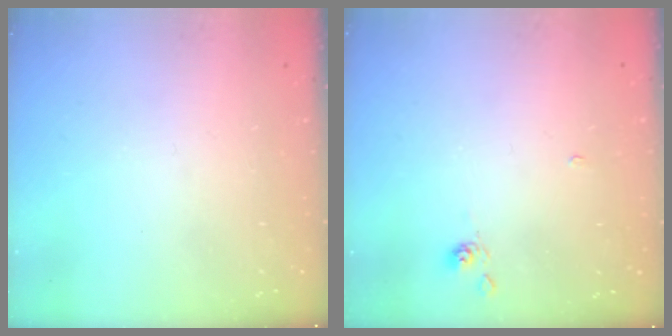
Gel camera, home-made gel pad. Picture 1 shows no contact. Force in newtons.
{"total": 4.6, "press": 4.6, "slide": 0.3}